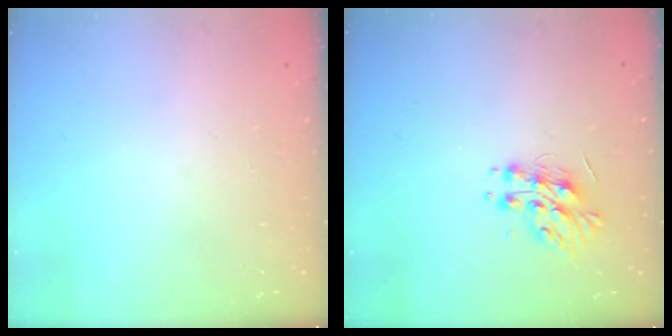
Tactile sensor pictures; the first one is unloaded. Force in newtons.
{"total": 11.1, "press": 11.1, "slide": 0.2}